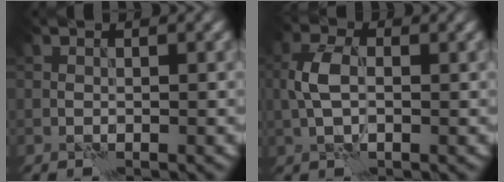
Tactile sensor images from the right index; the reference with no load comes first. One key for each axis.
{"total": 3.3, "fx": 0.0, "fy": 1.9, "fz": 2.8, "tx": -0.063, "ty": 0.005, "tz": -0.004}